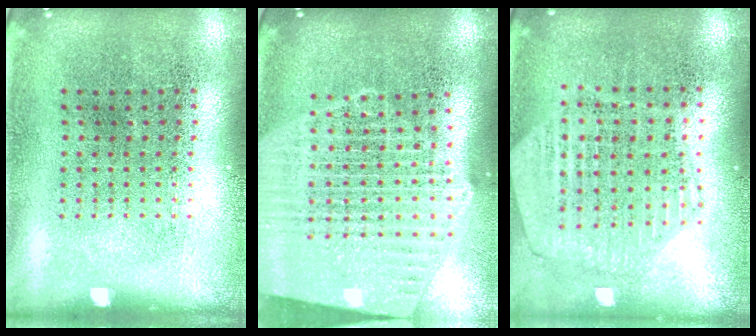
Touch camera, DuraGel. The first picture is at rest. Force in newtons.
{"total": 2.6, "press": 2.2, "slide": 1.3}
{"total": 1.1, "press": 1.1, "slide": 0.2}